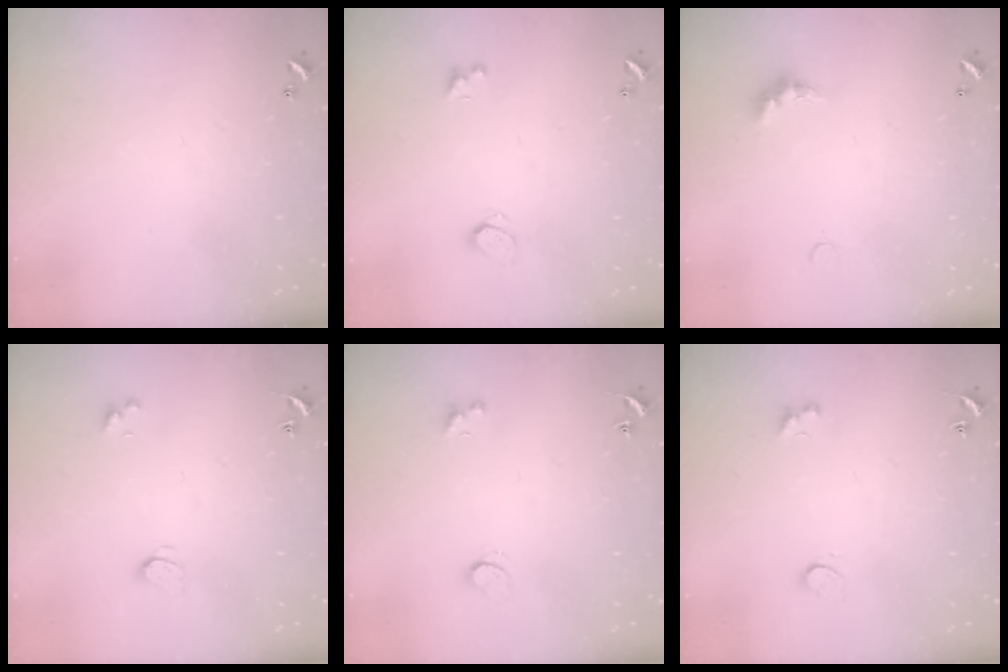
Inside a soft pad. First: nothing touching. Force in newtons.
{"total": 0.8, "press": 0.7, "slide": 0.5}
{"total": 2.9, "press": 2.8, "slide": 0.7}
{"total": 1.5, "press": 1.4, "slide": 0.4}
{"total": 1.5, "press": 1.4, "slide": 0.6}
{"total": 2.6, "press": 2.3, "slide": 1.2}